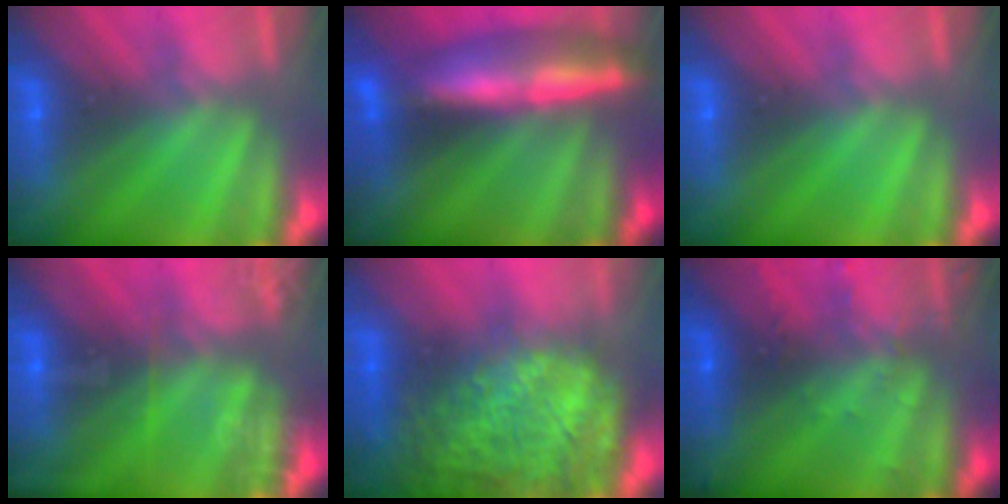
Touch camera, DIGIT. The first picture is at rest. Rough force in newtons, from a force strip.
{"total": 6.3}
{"total": 0.0}
{"total": 6.3}
{"total": 7.7}
{"total": 3.0}